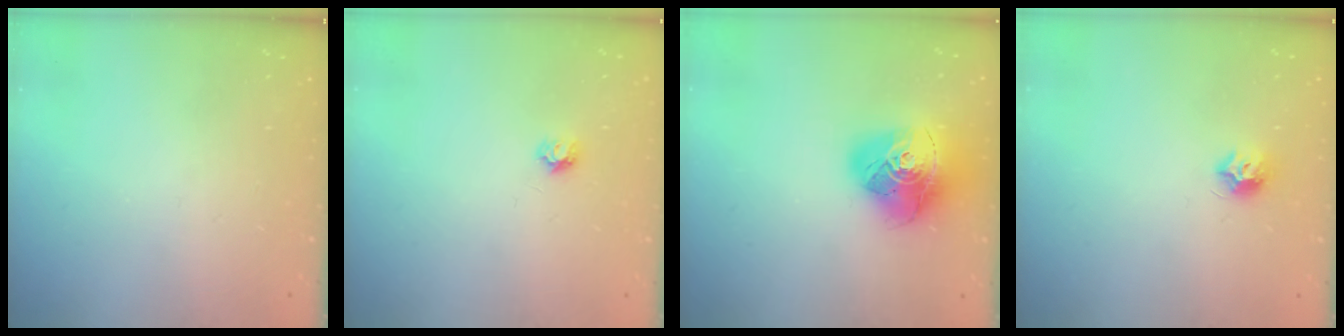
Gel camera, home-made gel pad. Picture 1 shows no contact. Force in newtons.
{"total": 4.2, "press": 4.2, "slide": 0.4}
{"total": 18.0, "press": 17.9, "slide": 1.9}
{"total": 8.2, "press": 8.2, "slide": 0.7}